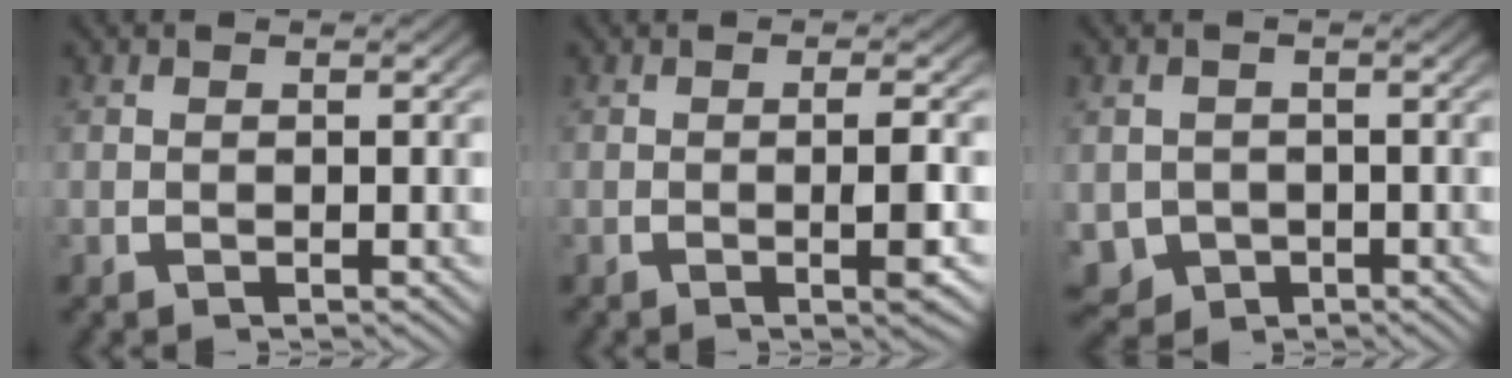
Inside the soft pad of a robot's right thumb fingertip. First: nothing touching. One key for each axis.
{"total": 3.0, "fx": -0.5, "fy": 0.5, "fz": 2.9, "tx": -0.043, "ty": 0.002, "tz": -0.009}
{"total": 6.4, "fx": -2.5, "fy": 5.3, "fz": 2.6, "tx": -0.063, "ty": -0.045, "tz": -0.025}